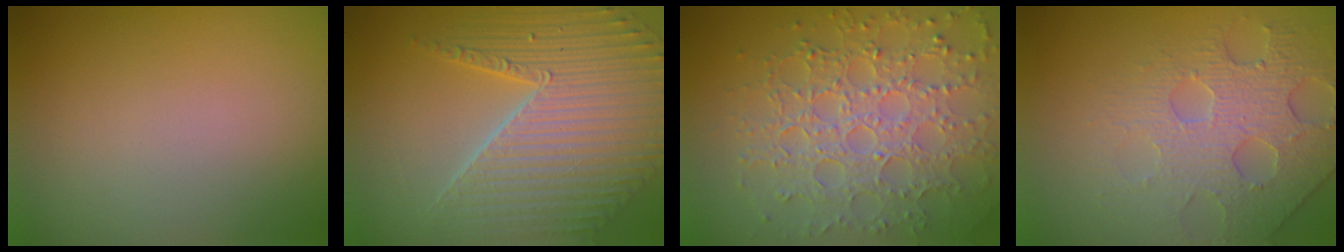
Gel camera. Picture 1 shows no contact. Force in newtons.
{"total": 7.6, "press": 5.8, "slide": 4.9}
{"total": 7.7, "press": 5.7, "slide": 5.1}
{"total": 4.4, "press": 4.2, "slide": 1.4}